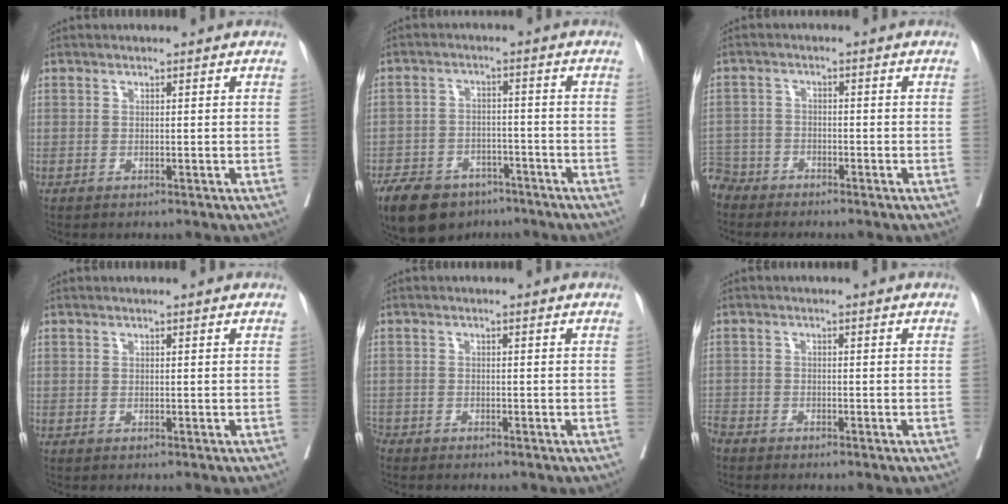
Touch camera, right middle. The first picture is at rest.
{"total": 11.7, "force": [-8.4, 6.5, 5.0], "torque": [-0.095, 0.000, -0.133]}
{"total": 4.9, "force": [-4.4, 2.0, -0.8], "torque": [0.019, -0.004, -0.093]}
{"total": 0.0}
{"total": 2.4, "force": [-2.3, 0.8, 0.4], "torque": [-0.005, -0.003, -0.041]}
{"total": 2.8, "force": [-2.7, 0.5, 0.5], "torque": [-0.006, -0.006, -0.055]}